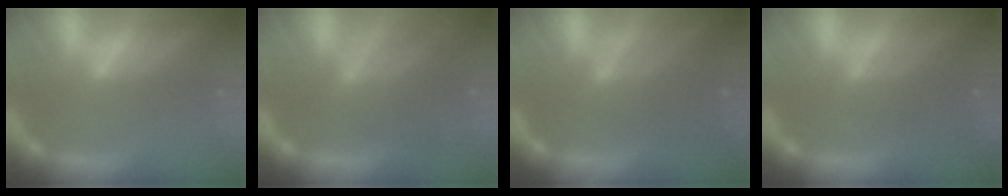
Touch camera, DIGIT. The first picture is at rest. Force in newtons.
{"total": 5.5}
{"total": 5.6}
{"total": 3.6}